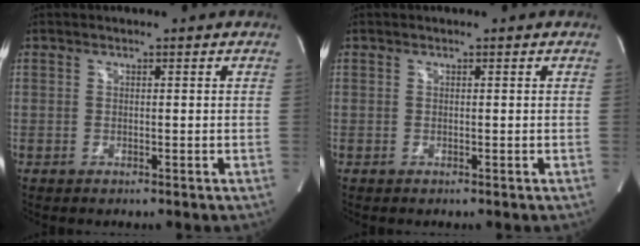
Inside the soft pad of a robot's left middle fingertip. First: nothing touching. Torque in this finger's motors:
{"motor_torque": [0.05, 0.07, 0.00, 0.00]}